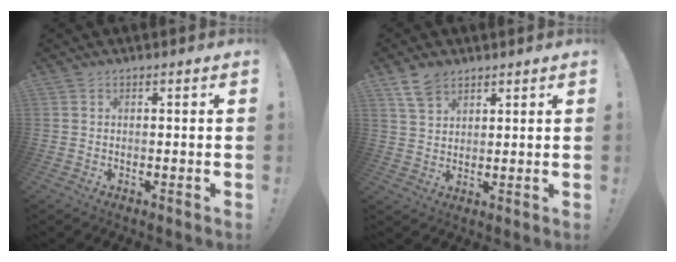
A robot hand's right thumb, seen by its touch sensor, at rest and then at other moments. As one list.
[{"total": 6.7, "force": [4.7, 3.9, 3.0], "torque": [-0.055, -0.013, 0.089]}]